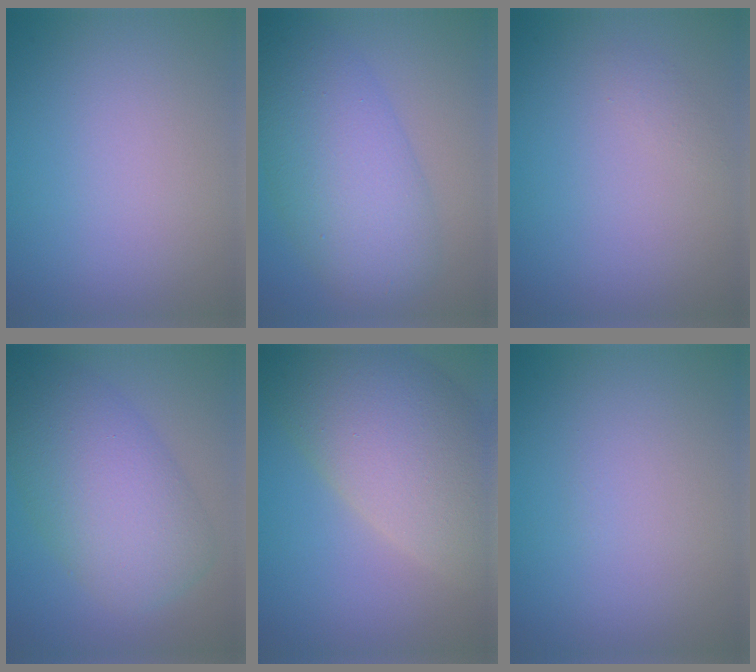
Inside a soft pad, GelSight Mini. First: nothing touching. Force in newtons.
{"total": 8.3, "press": 8.3, "slide": 0.0}
{"total": 0.6, "press": 0.6, "slide": 0.1}
{"total": 8.5, "press": 8.5, "slide": 0.4}
{"total": 10.7, "press": 10.7, "slide": 1.0}
{"total": 0.0}